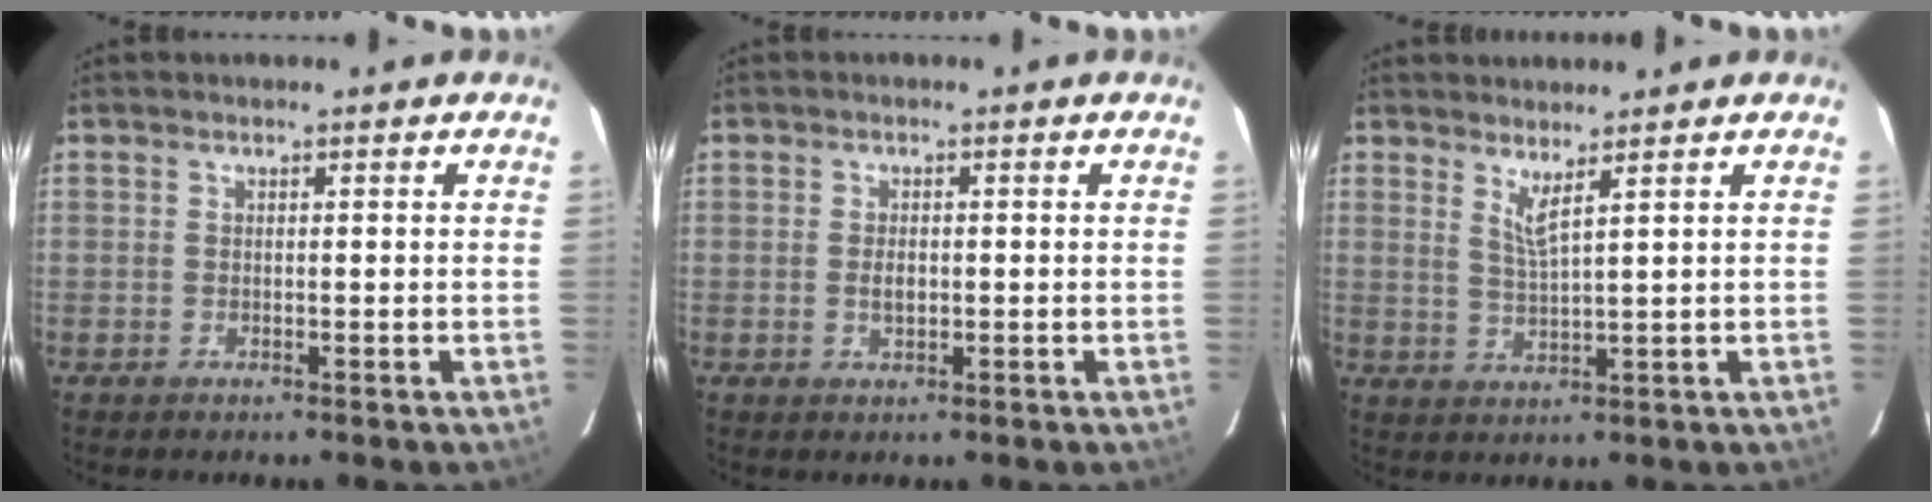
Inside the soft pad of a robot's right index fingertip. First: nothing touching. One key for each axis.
{"total": 2.2, "fx": -0.2, "fy": 1.3, "fz": 1.7, "tx": -0.031, "ty": 0.000, "tz": -0.002}
{"total": 3.3, "fx": 2.4, "fy": -0.5, "fz": 2.2, "tx": -0.045, "ty": -0.011, "tz": 0.041}